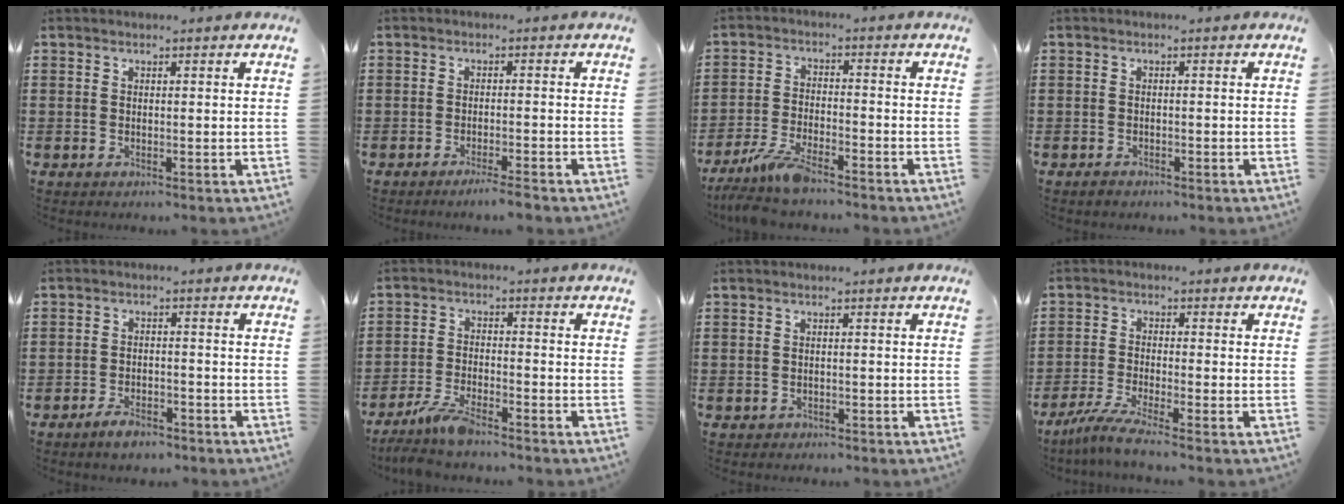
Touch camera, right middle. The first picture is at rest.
{"total": 2.4, "force": [-2.2, -0.2, 1.1], "torque": [-0.017, 0.001, -0.041]}
{"total": 6.3, "force": [-5.3, 0.9, 3.3], "torque": [-0.087, -0.012, -0.105]}
{"total": 0.8, "force": [-0.7, 0.3, 0.2], "torque": [-0.006, -0.002, -0.015]}
{"total": 3.3, "force": [-2.8, 1.1, 1.5], "torque": [-0.032, 0.006, -0.055]}
{"total": 5.4, "force": [-4.6, 0.8, 2.8], "torque": [-0.073, -0.008, -0.092]}
{"total": 0.7, "force": [-0.6, 0.3, 0.0], "torque": [-0.002, 0.002, -0.015]}
{"total": 4.2, "force": [-3.5, -0.3, 2.4], "torque": [-0.061, -0.017, -0.071]}